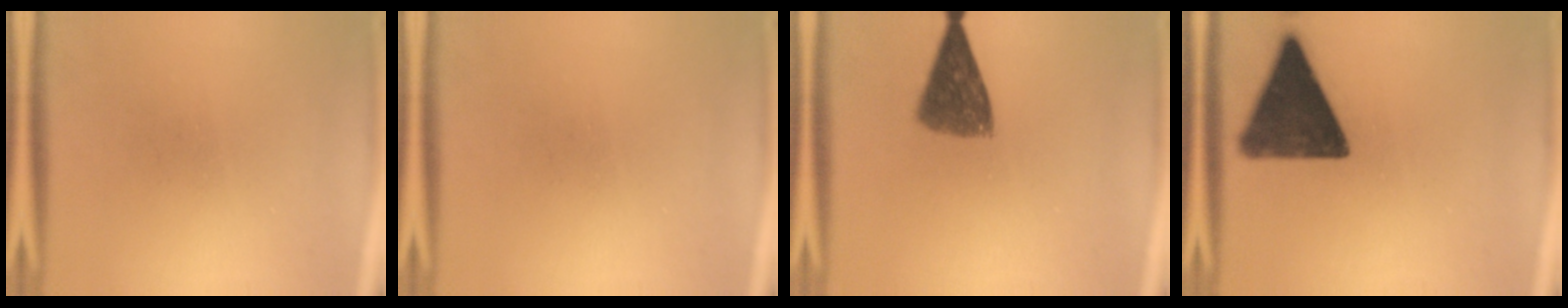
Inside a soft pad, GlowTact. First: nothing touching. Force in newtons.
{"total": 0.0}
{"total": 8.1}
{"total": 14.6}